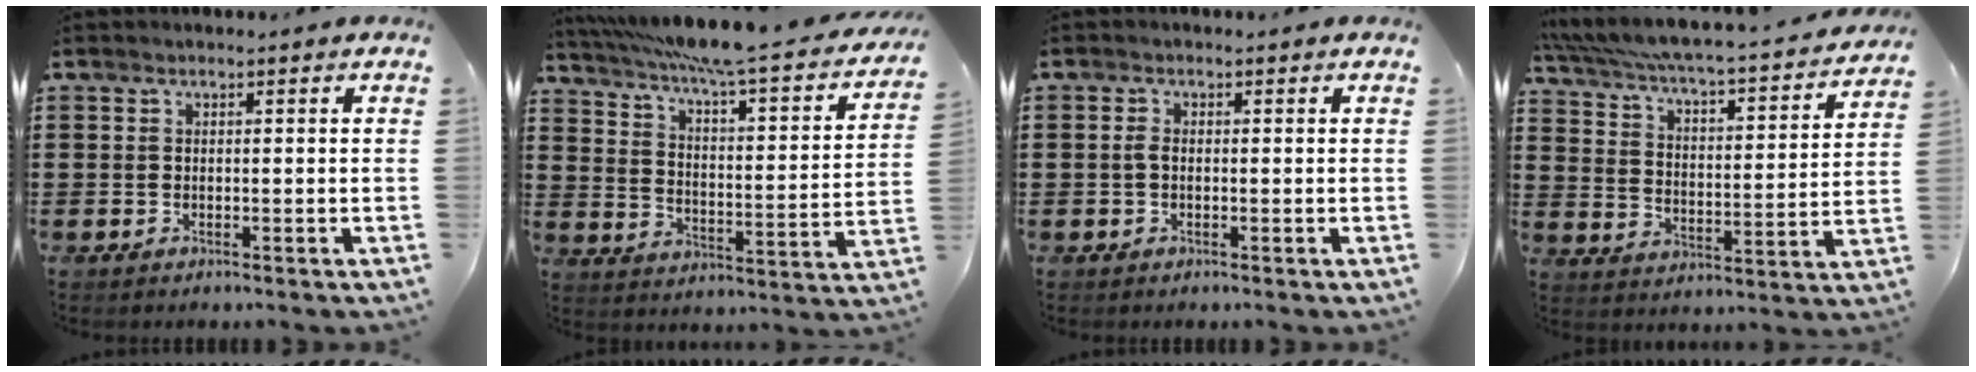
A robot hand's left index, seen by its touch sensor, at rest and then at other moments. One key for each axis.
{"total": 6.8, "fx": 5.4, "fy": -0.6, "fz": 4.0, "tx": -0.102, "ty": -0.050, "tz": 0.085}
{"total": 1.5, "fx": -0.2, "fy": 0.7, "fz": 1.3, "tx": -0.034, "ty": -0.003, "tz": -0.006}
{"total": 3.6, "fx": 3.2, "fy": 0.1, "fz": 1.7, "tx": -0.054, "ty": -0.039, "tz": 0.044}